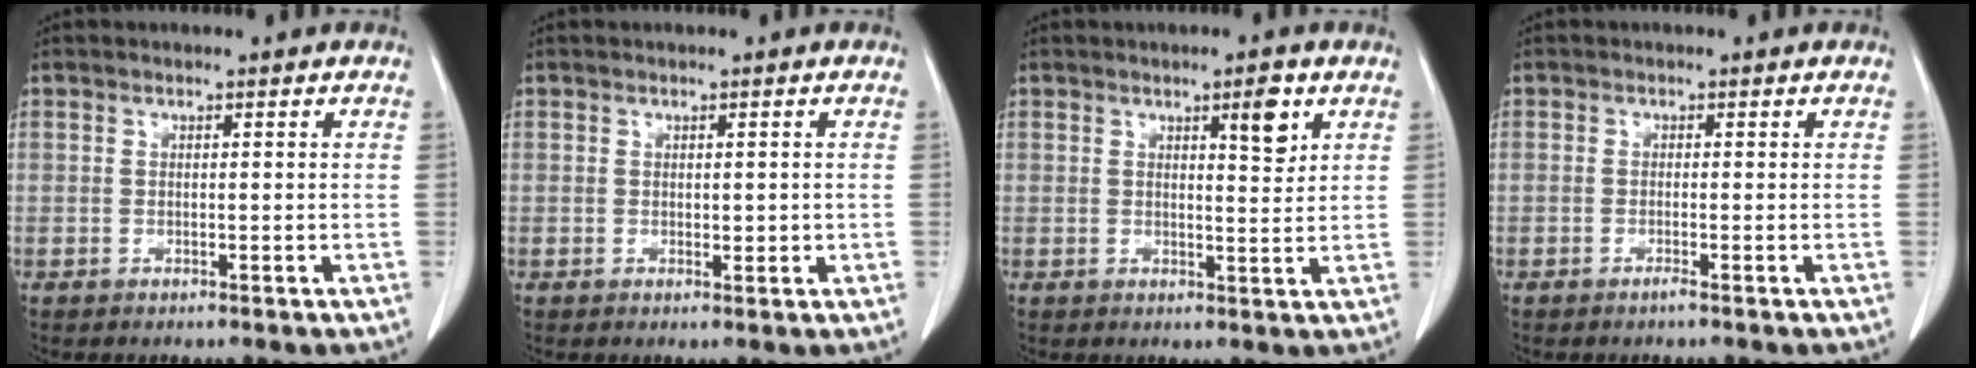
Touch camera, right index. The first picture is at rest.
{"total": 1.5, "force": [0.1, 0.8, 1.3], "torque": [-0.018, -0.004, 0.005]}
{"total": 4.3, "force": [2.3, 0.8, 3.6], "torque": [-0.052, -0.006, 0.035]}
{"total": 0.7, "force": [-0.5, -0.2, 0.5], "torque": [-0.011, -0.002, -0.009]}